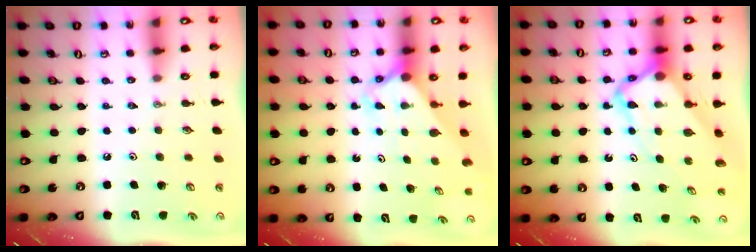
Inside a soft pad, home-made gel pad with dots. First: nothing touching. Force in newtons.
{"total": 2.7, "press": 2.7, "slide": 0.2}
{"total": 7.6, "press": 7.6, "slide": 0.5}